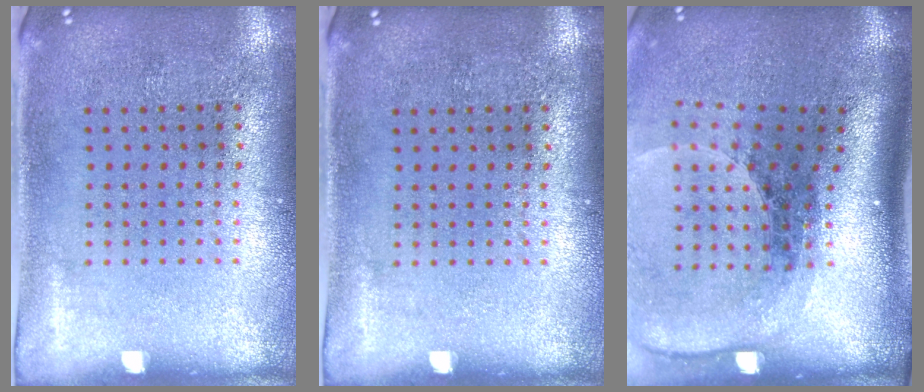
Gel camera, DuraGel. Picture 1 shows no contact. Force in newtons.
{"total": 0.0}
{"total": 2.6, "press": 1.8, "slide": 1.8}